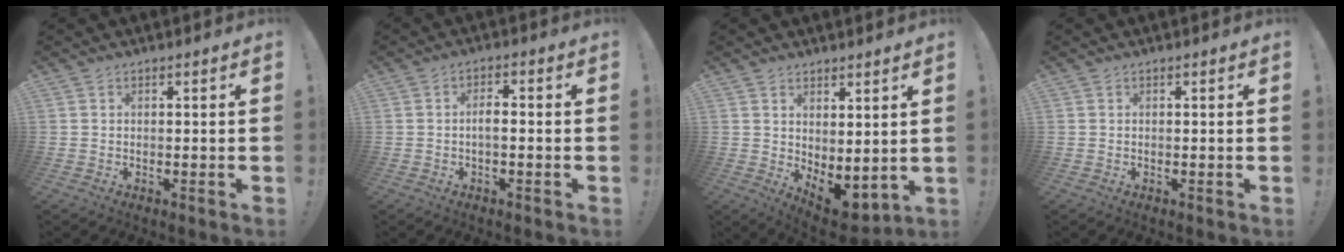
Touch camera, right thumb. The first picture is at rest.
{"total": 3.5, "force": [-0.9, 1.1, 3.2], "torque": [-0.068, 0.005, -0.017]}
{"total": 5.1, "force": [1.5, 2.9, 3.9], "torque": [-0.029, -0.037, 0.037]}
{"total": 0.0}